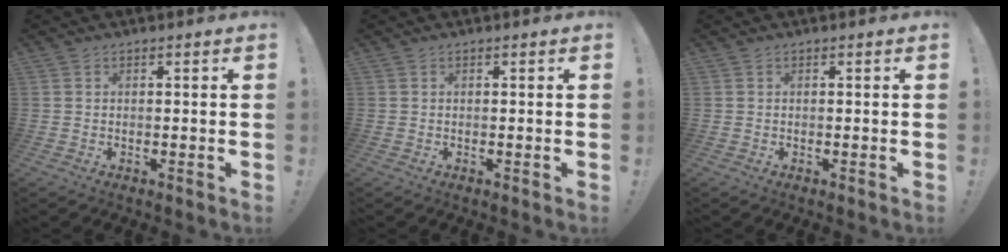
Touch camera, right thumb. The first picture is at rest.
{"total": 0.0}
{"total": 0.0}